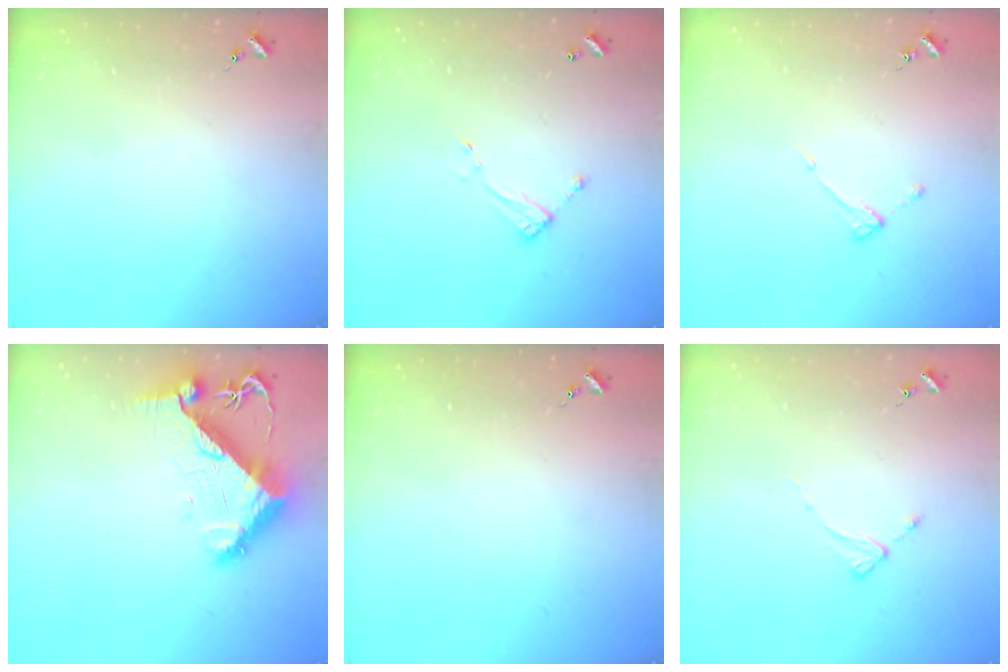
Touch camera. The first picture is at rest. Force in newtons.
{"total": 6.1, "press": 6.1, "slide": 0.2}
{"total": 4.7, "press": 4.7, "slide": 0.6}
{"total": 11.0, "press": 10.9, "slide": 1.4}
{"total": 0.0}
{"total": 1.9, "press": 1.8, "slide": 0.3}